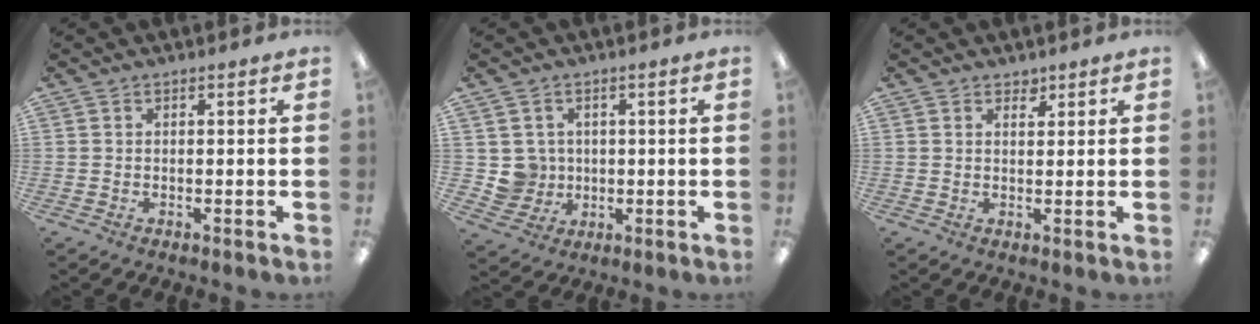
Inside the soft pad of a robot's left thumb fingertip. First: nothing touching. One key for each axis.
{"total": 5.6, "fx": 1.0, "fy": 5.5, "fz": 0.3, "tx": -0.011, "ty": 0.004, "tz": 0.025}
{"total": 1.9, "fx": 1.6, "fy": 0.9, "fz": 0.4, "tx": 0.007, "ty": -0.008, "tz": 0.027}